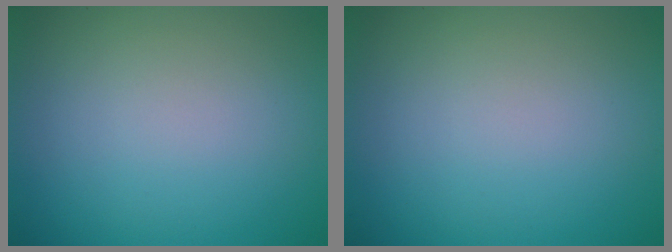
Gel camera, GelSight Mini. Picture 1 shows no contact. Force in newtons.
{"total": 0.0}